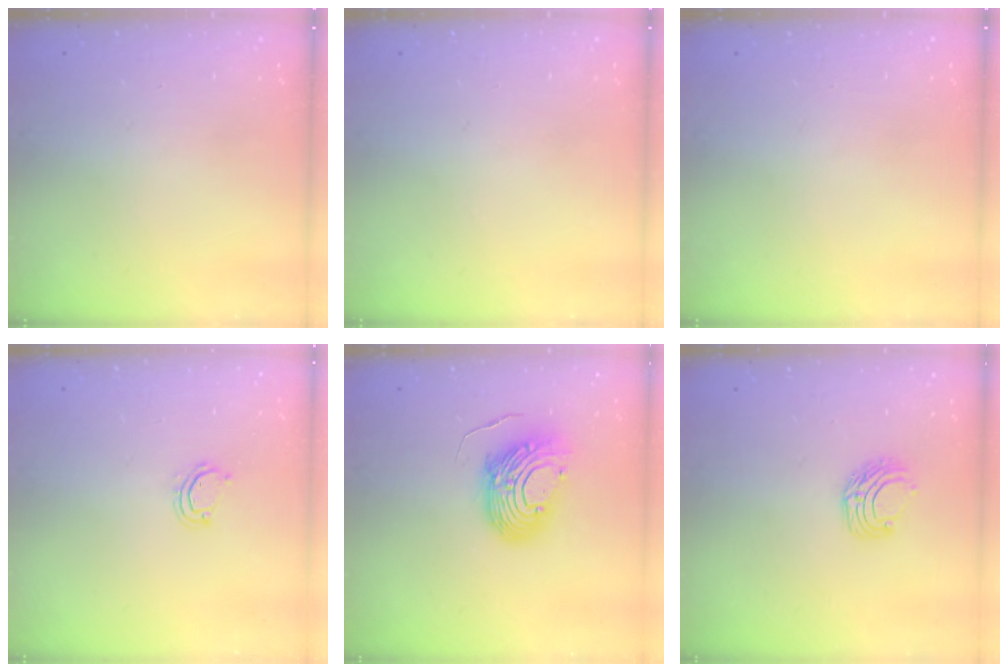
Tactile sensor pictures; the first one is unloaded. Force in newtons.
{"total": 0.0}
{"total": 0.0}
{"total": 3.7, "press": 3.7, "slide": 0.3}
{"total": 12.2, "press": 12.1, "slide": 0.9}
{"total": 6.7, "press": 6.7, "slide": 0.7}